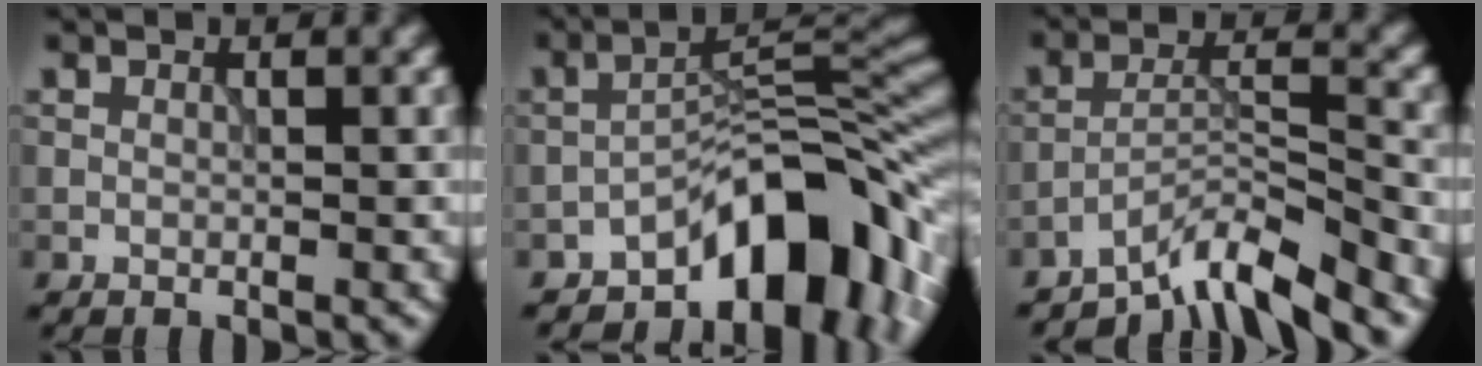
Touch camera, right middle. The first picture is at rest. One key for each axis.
{"total": 10.7, "fx": -6.1, "fy": 4.6, "fz": 7.5, "tx": -0.080, "ty": 0.017, "tz": -0.112}
{"total": 5.6, "fx": -4.8, "fy": 0.5, "fz": 2.8, "tx": -0.045, "ty": 0.006, "tz": -0.094}